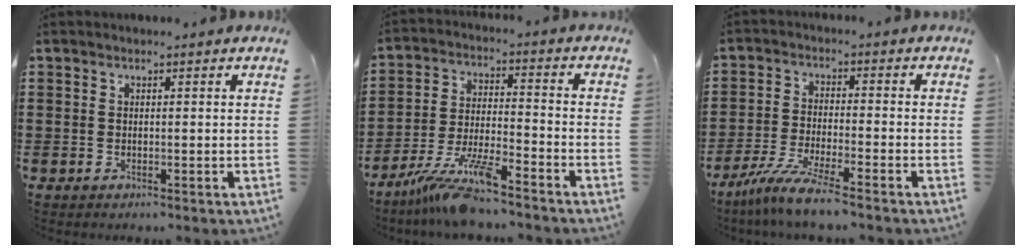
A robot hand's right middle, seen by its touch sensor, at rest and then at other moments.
{"total": 9.4, "force": [-8.1, 0.4, 4.7], "torque": [-0.102, -0.004, -0.160]}
{"total": 6.9, "force": [-5.8, -0.4, 3.8], "torque": [-0.084, -0.020, -0.112]}